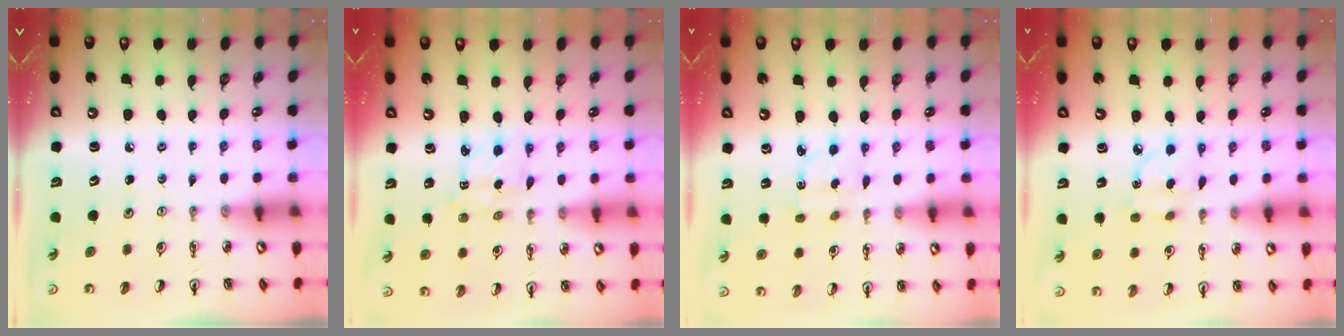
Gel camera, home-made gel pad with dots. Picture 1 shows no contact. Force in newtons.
{"total": 1.9, "press": 1.8, "slide": 0.6}
{"total": 2.1, "press": 2.0, "slide": 0.7}
{"total": 2.9, "press": 2.8, "slide": 0.6}